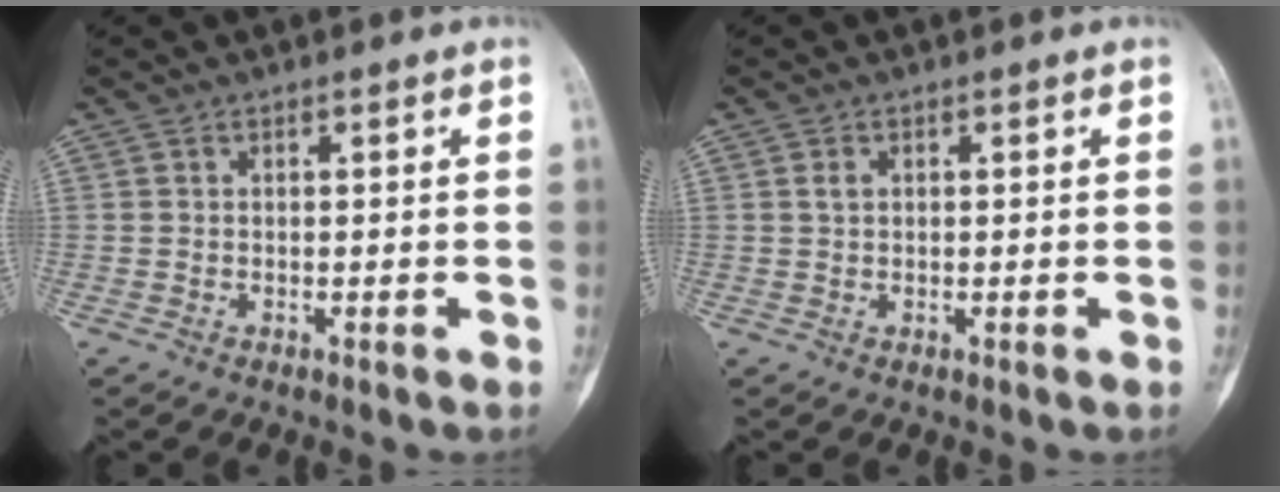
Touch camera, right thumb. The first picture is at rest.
{"total": 1.1, "force": [0.3, 0.8, 0.7], "torque": [-0.015, 0.003, 0.007]}